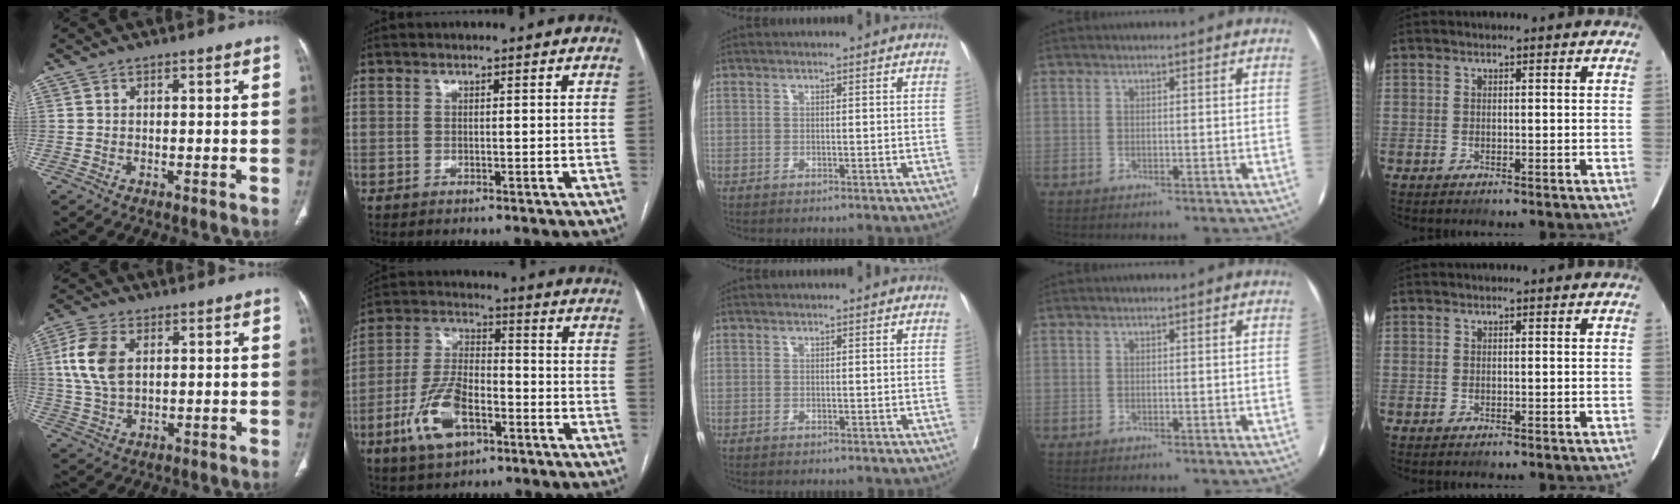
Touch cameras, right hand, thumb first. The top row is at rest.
{"thumb": {"total": 9.7, "force": [2.3, 5.9, 7.3], "torque": [-0.156, 0.001, 0.047]}, "index": {"total": 11.7, "force": [-5.2, 5.2, 9.1], "torque": [-0.203, 0.007, -0.092]}}